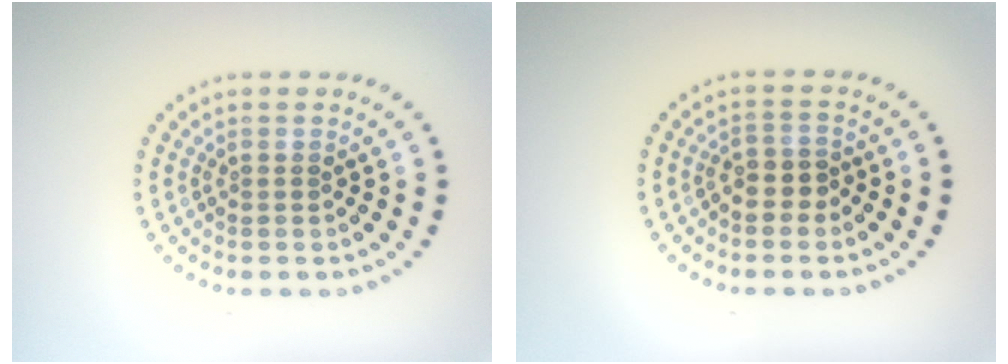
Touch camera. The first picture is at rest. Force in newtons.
{"total": 1.8, "press": 1.5, "slide": 1.1}